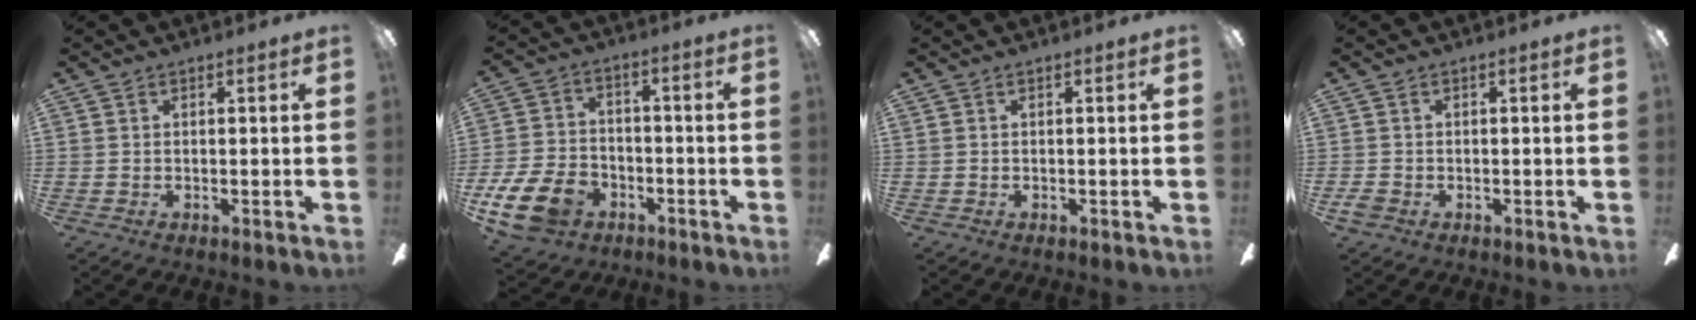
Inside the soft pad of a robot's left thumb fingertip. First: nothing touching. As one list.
[{"total": 13.6, "force": [-7.1, 8.9, 7.4], "torque": [-0.165, 0.047, -0.128]}, {"total": 0.0}, {"total": 1.9, "force": [-0.8, 1.5, 0.8], "torque": [-0.013, 0.005, -0.016]}]